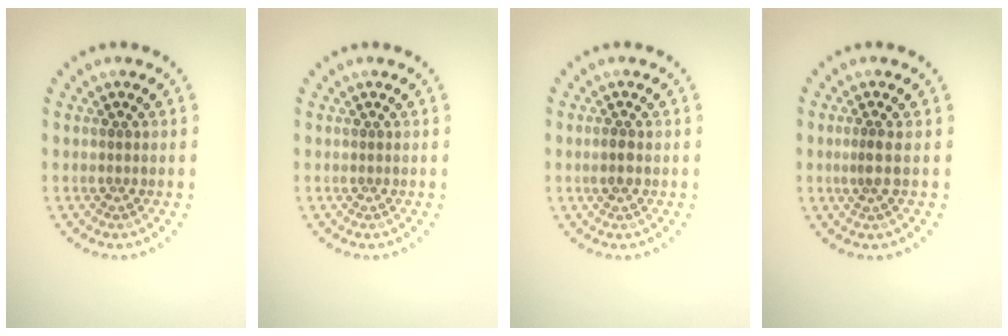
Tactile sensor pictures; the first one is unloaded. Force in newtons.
{"total": 0.0}
{"total": 1.2, "press": 1.1, "slide": 0.2}
{"total": 1.2, "press": 0.7, "slide": 0.9}